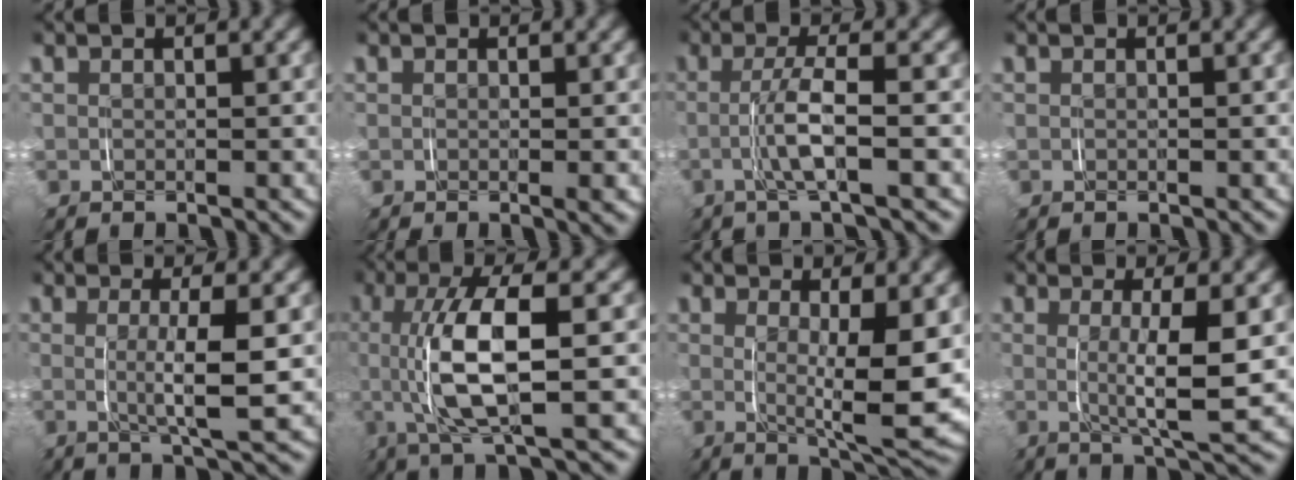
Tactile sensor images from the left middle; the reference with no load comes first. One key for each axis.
{"total": 0.5, "fx": 0.1, "fy": -0.1, "fz": 0.5, "tx": -0.003, "ty": -0.002, "tz": 0.000}
{"total": 3.1, "fx": -0.5, "fy": -0.2, "fz": 3.1, "tx": -0.062, "ty": 0.000, "tz": -0.013}
{"total": 0.0}
{"total": 4.2, "fx": 0.4, "fy": 0.0, "fz": 4.2, "tx": -0.070, "ty": -0.008, "tz": 0.008}
{"total": 6.6, "fx": -0.2, "fy": 1.3, "fz": 6.5, "tx": -0.132, "ty": 0.004, "tz": -0.008}
{"total": 7.0, "fx": 0.9, "fy": 1.6, "fz": 6.8, "tx": -0.093, "ty": -0.024, "tz": 0.017}
{"total": 5.5, "fx": 0.6, "fy": 0.6, "fz": 5.4, "tx": -0.085, "ty": -0.011, "tz": 0.009}